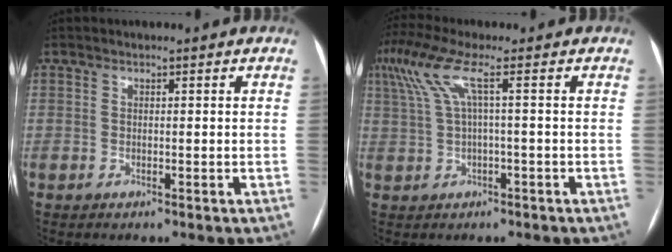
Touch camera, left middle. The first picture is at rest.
{"total": 6.1, "force": [2.1, -0.2, 5.8], "torque": [-0.138, 0.034, 0.051]}